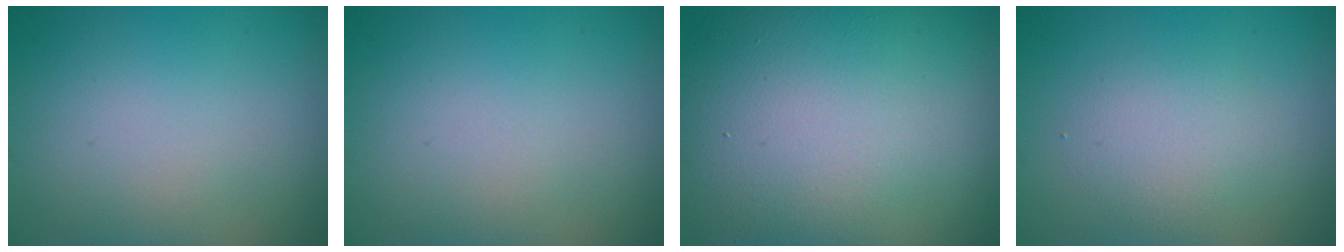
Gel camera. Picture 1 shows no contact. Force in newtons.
{"total": 0.0}
{"total": 16.4, "press": 16.4, "slide": 0.7}
{"total": 2.2, "press": 2.2, "slide": 0.0}